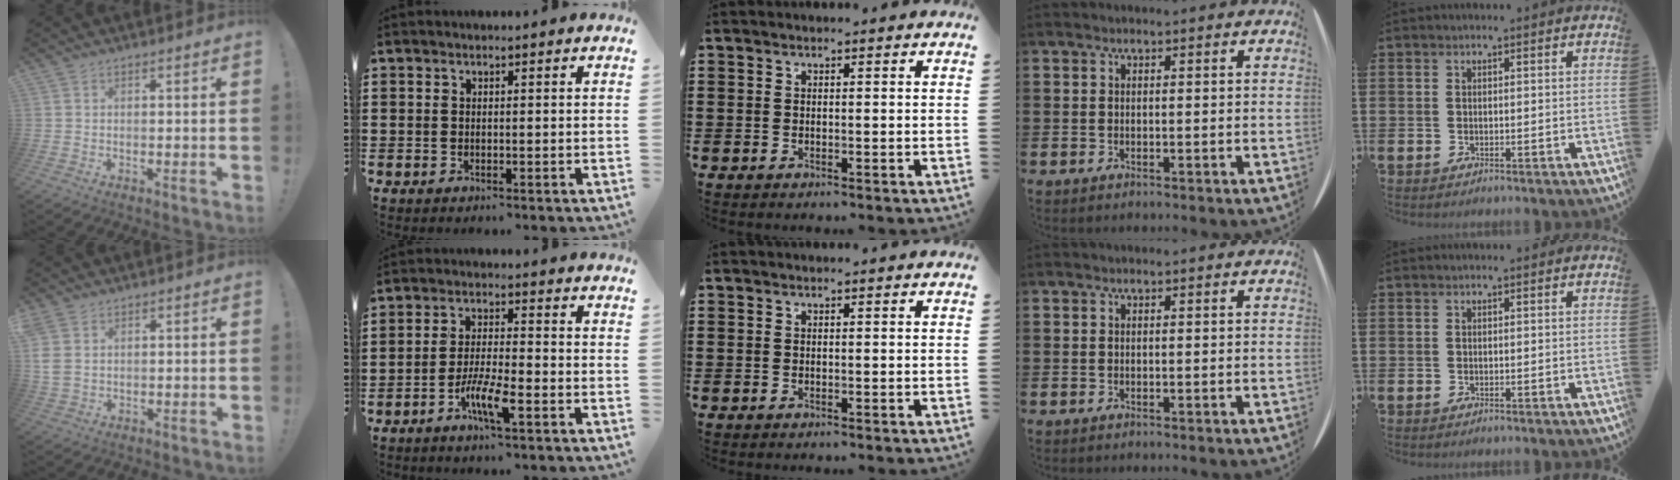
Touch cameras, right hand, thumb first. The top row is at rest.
{"thumb": {"total": 5.2, "force": [2.3, 3.5, 3.2], "torque": [-0.067, -0.007, 0.045]}, "index": {"total": 5.9, "force": [-3.2, 0.7, 4.9], "torque": [-0.108, -0.009, -0.063]}}